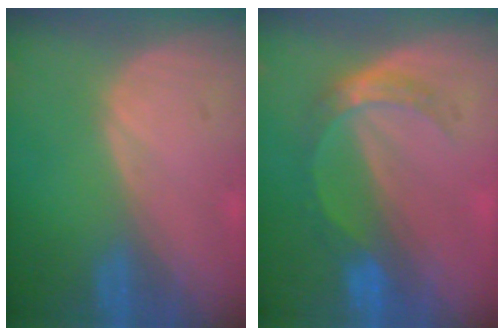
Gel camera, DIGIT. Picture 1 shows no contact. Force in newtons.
{"total": 5.0, "press": 4.5, "slide": 2.2}